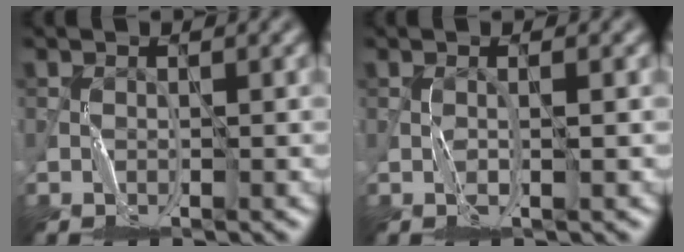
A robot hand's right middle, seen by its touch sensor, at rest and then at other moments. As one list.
[{"total": 0.9, "force": [0.0, 0.0, 0.9], "torque": [-0.016, 0.000, -0.002]}]